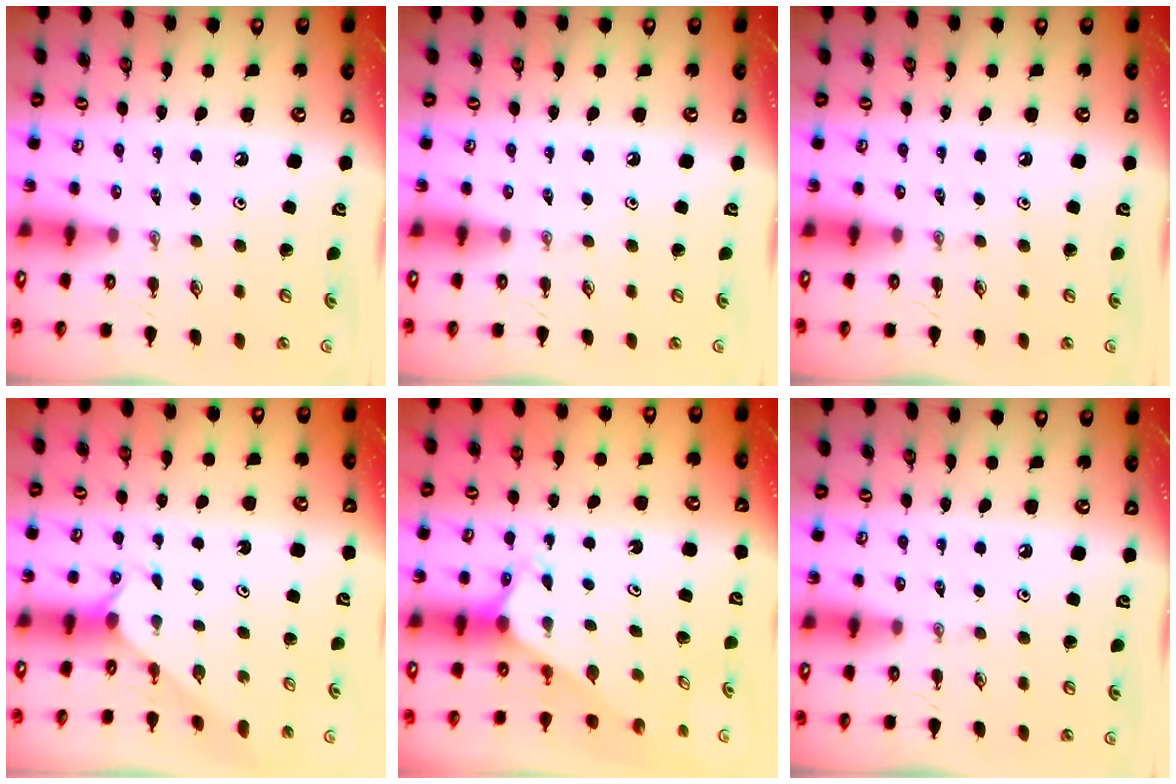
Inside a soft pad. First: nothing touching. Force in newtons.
{"total": 0.0}
{"total": 0.0}
{"total": 2.1, "press": 2.0, "slide": 0.3}
{"total": 2.4, "press": 2.4, "slide": 0.2}
{"total": 0.0}